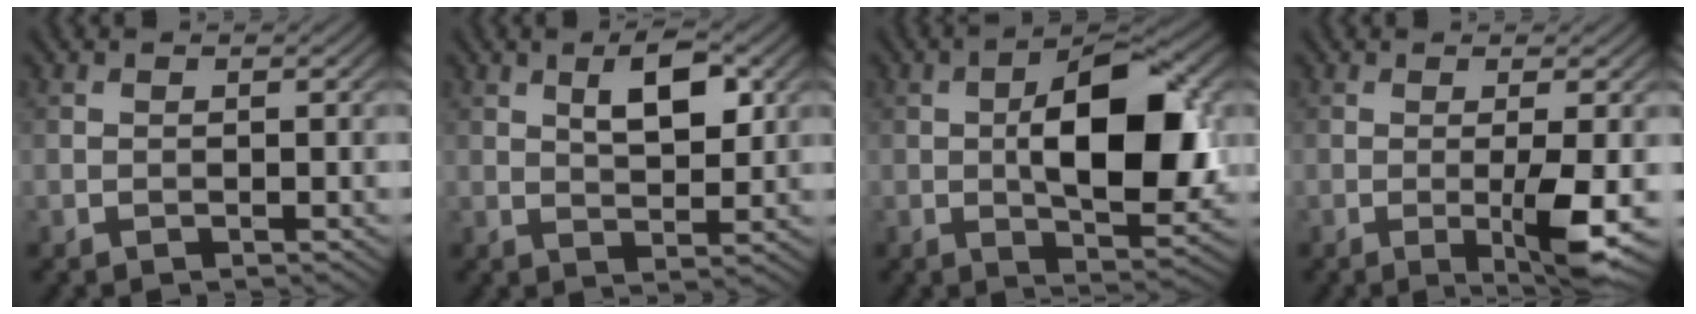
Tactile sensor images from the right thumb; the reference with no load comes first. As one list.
[{"total": 5.8, "force": [2.3, 2.4, 4.7], "torque": [-0.081, 0.000, 0.039]}, {"total": 12.4, "force": [0.2, 5.5, 11.1], "torque": [-0.169, 0.000, 0.006]}, {"total": 5.4, "force": [-1.1, 0.6, 5.3], "torque": [-0.096, -0.002, -0.016]}]